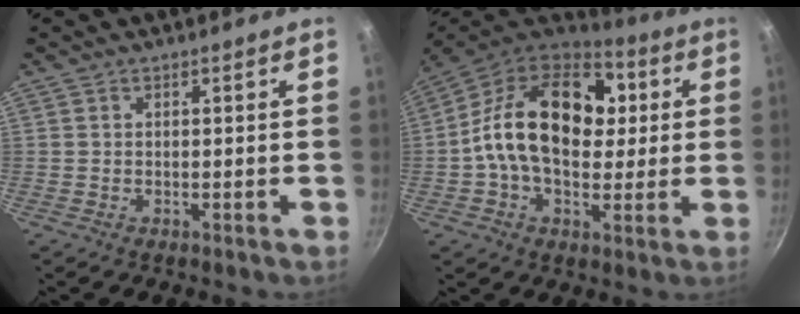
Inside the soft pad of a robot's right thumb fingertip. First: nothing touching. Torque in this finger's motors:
{"motor_torque": [-0.97, 2.21, 1.35, -0.81, 0.53]}